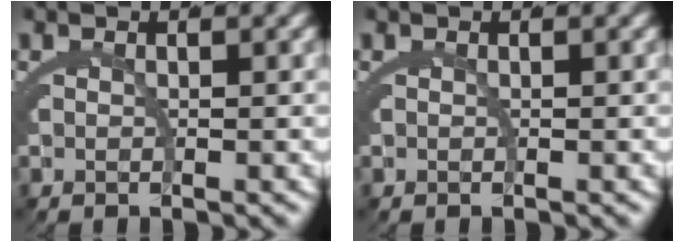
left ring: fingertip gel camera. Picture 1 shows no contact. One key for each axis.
{"total": 0.0}